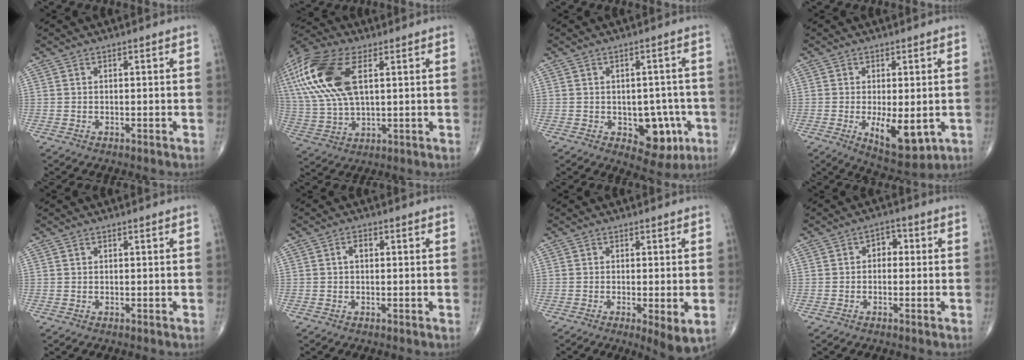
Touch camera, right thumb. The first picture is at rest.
{"total": 21.6, "force": [6.9, 10.6, 17.5], "torque": [-0.406, 0.004, 0.130]}
{"total": 9.0, "force": [-2.8, 5.7, 6.4], "torque": [-0.038, 0.011, -0.026]}
{"total": 9.1, "force": [-1.9, 4.0, 8.0], "torque": [-0.110, -0.020, -0.017]}
{"total": 0.0}
{"total": 1.8, "force": [0.2, 1.1, 1.4], "torque": [-0.021, 0.007, 0.001]}
{"total": 5.2, "force": [-1.4, 1.2, 4.9], "torque": [-0.084, -0.019, -0.024]}
{"total": 3.1, "force": [0.1, 2.2, 2.1], "torque": [-0.010, 0.012, -0.009]}